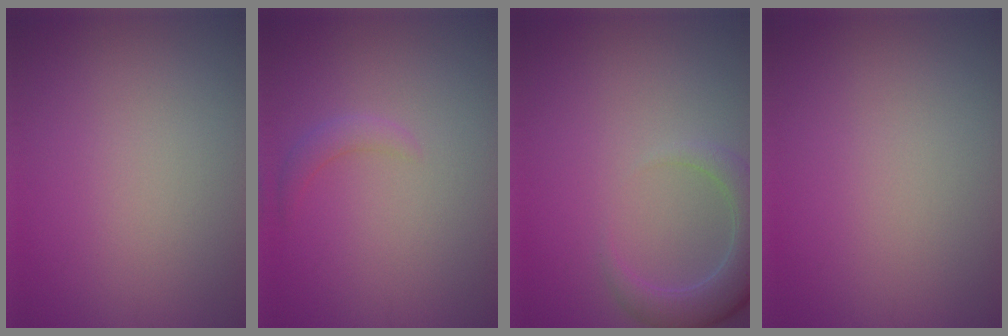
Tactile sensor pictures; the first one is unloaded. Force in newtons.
{"total": 1.4, "press": 1.4, "slide": 0.1}
{"total": 4.0, "press": 3.9, "slide": 0.5}
{"total": 0.0}